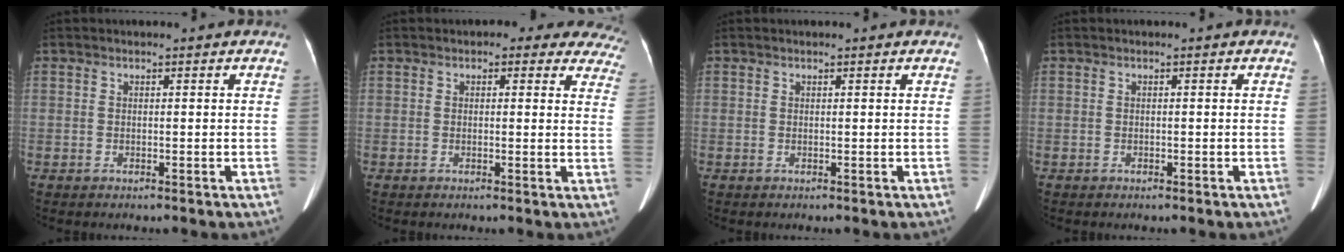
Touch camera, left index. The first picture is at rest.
{"total": 10.9, "force": [9.3, 4.6, 3.4], "torque": [0.008, -0.004, 0.063]}
{"total": 0.6, "force": [0.6, 0.0, 0.2], "torque": [-0.002, 0.016, 0.008]}
{"total": 0.0}